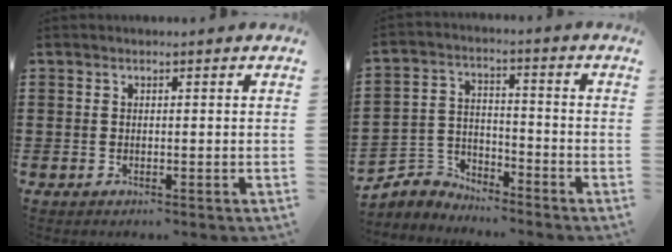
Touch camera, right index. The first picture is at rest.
{"total": 4.8, "force": [-4.4, 1.9, 0.3], "torque": [-0.033, 0.000, -0.097]}